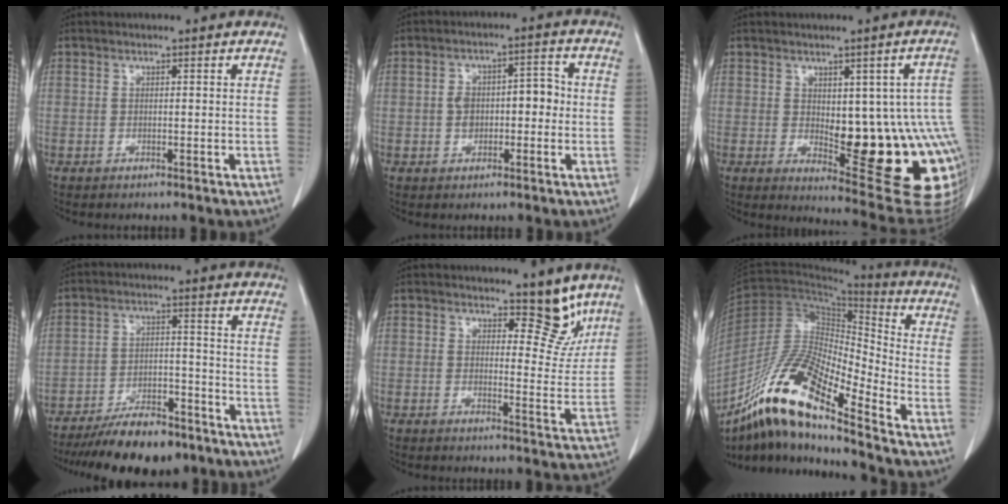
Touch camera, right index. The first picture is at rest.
{"total": 6.1, "force": [-0.5, 3.5, 4.9], "torque": [-0.085, 0.033, -0.006]}
{"total": 18.6, "force": [-2.3, 5.9, 17.4], "torque": [-0.138, 0.012, -0.002]}
{"total": 12.9, "force": [-10.4, 4.2, 6.4], "torque": [-0.093, 0.005, -0.166]}
{"total": 6.2, "force": [4.9, 2.7, 2.7], "torque": [-0.015, -0.021, 0.060]}
{"total": 18.4, "force": [-12.6, 2.7, 13.2], "torque": [-0.258, -0.009, -0.228]}